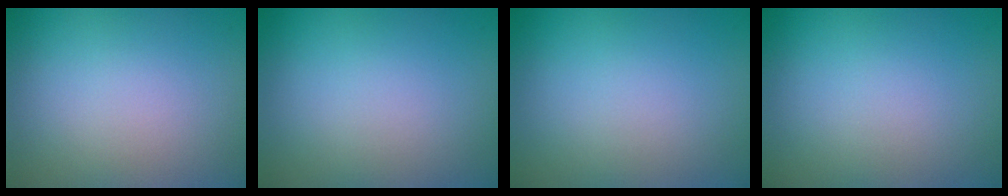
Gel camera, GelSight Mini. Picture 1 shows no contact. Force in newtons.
{"total": 0.0}
{"total": 0.0}
{"total": 0.0}